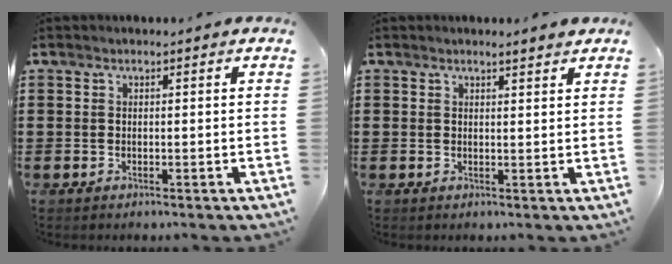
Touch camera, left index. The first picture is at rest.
{"total": 1.8, "force": [1.6, 0.0, 0.7], "torque": [-0.016, 0.001, 0.031]}